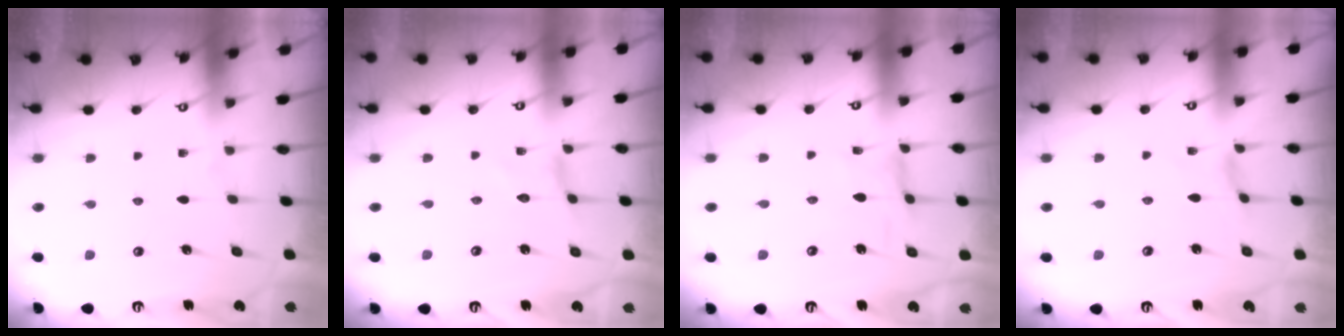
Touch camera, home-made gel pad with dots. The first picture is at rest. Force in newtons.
{"total": 0.0}
{"total": 1.2, "press": 1.2, "slide": 0.4}
{"total": 0.6, "press": 0.6, "slide": 0.2}